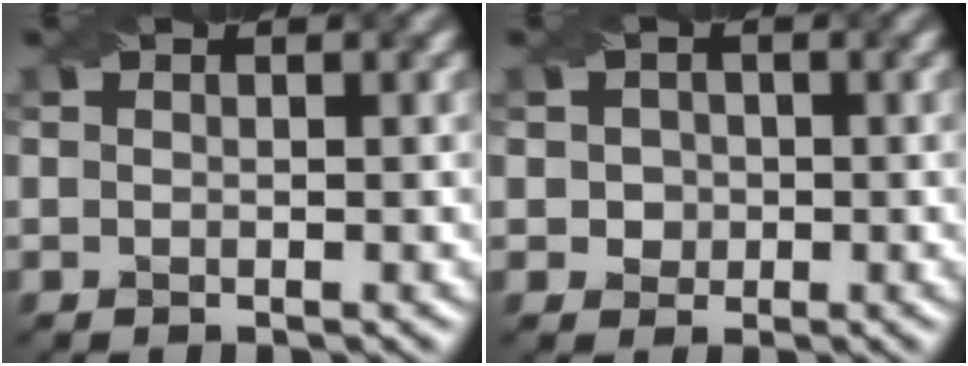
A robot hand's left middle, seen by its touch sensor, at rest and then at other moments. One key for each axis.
{"total": 1.7, "fx": 0.2, "fy": 1.6, "fz": 0.5, "tx": -0.004, "ty": 0.003, "tz": 0.011}